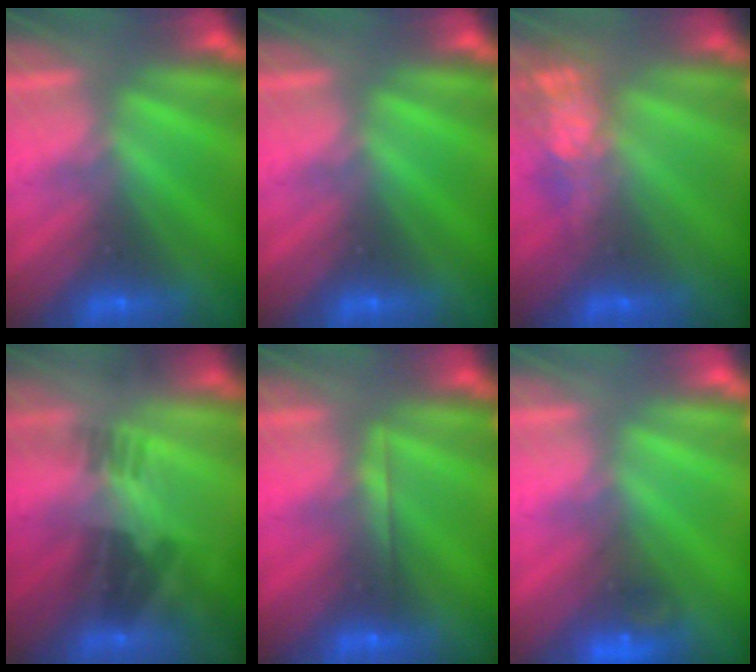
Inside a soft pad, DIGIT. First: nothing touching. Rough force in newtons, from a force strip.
{"total": 0.0}
{"total": 7.5}
{"total": 2.2}
{"total": 1.7}
{"total": 4.5}